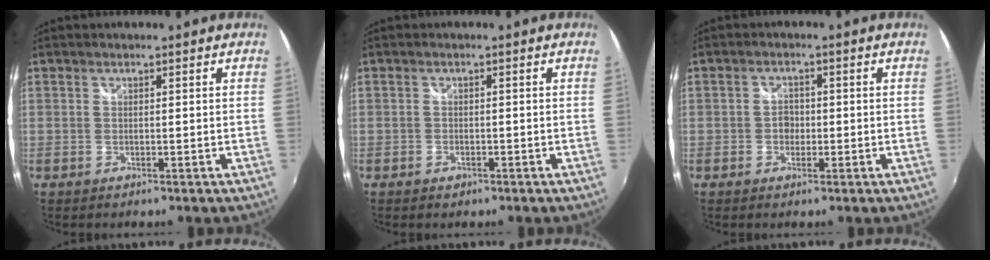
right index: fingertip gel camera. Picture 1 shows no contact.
{"total": 1.7, "force": [-1.0, 1.3, 0.4], "torque": [-0.011, -0.002, -0.014]}
{"total": 2.5, "force": [-0.6, 2.2, 0.9], "torque": [-0.013, 0.004, -0.011]}